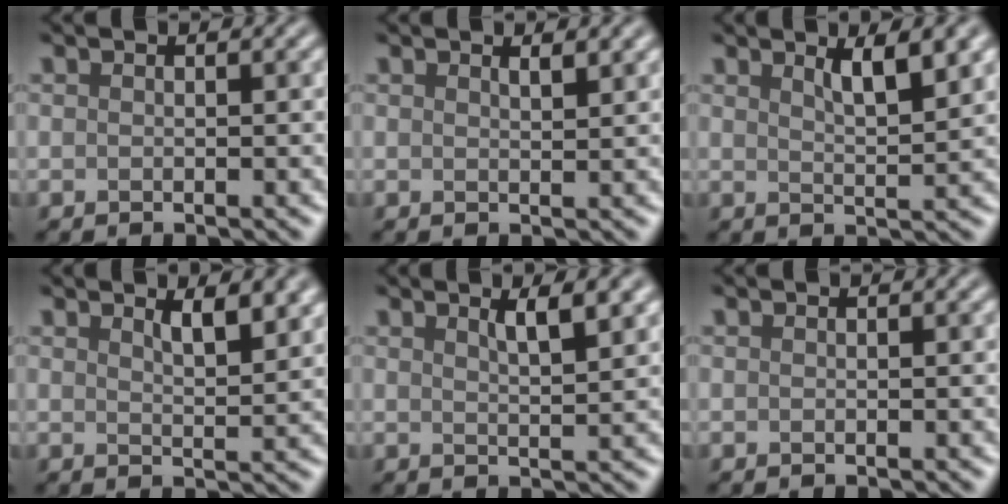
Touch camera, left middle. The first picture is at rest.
{"total": 1.2, "force": [0.9, 0.3, 0.7], "torque": [-0.007, 0.000, 0.014]}
{"total": 3.7, "force": [2.0, 1.0, 2.9], "torque": [-0.039, 0.000, 0.033]}
{"total": 3.0, "force": [2.0, 0.9, 2.1], "torque": [-0.028, -0.005, 0.035]}
{"total": 3.0, "force": [1.7, 0.8, 2.4], "torque": [-0.024, 0.001, 0.026]}
{"total": 0.0}